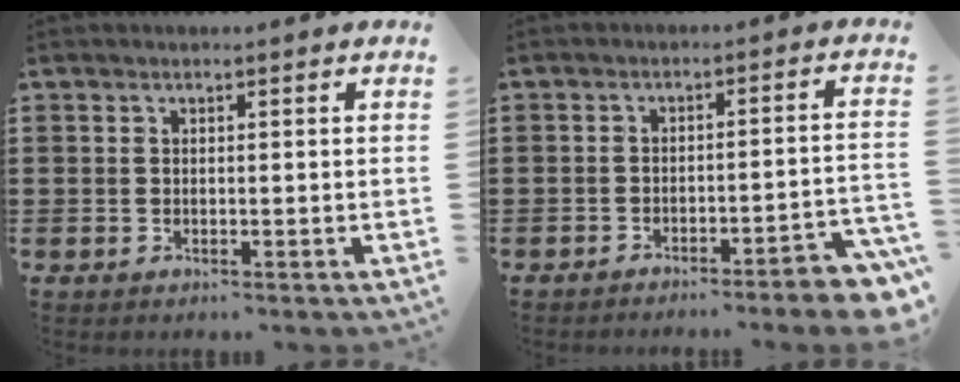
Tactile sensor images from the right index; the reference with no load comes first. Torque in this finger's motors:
{"motor_torque": [1.11, -1.03, 0.84, 0.03]}